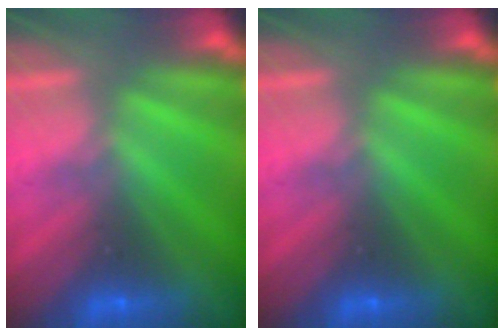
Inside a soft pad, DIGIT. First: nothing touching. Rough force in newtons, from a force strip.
{"total": 0.0}